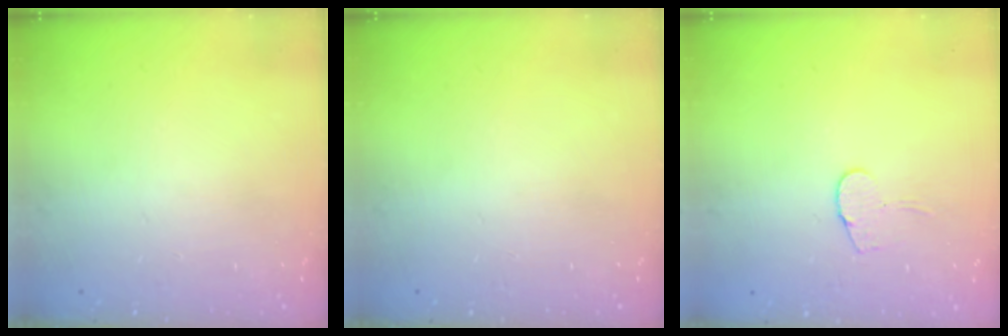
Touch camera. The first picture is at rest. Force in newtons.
{"total": 0.0}
{"total": 5.6, "press": 5.6, "slide": 0.4}